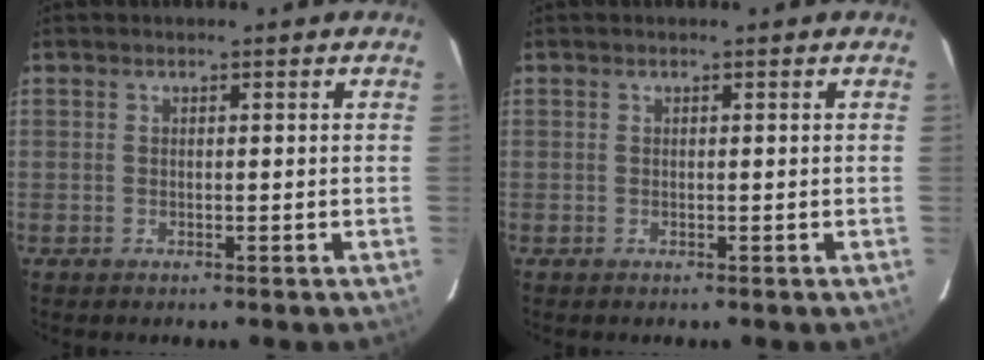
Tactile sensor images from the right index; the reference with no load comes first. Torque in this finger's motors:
{"motor_torque": [0.00, 0.00, 0.00, 0.01]}